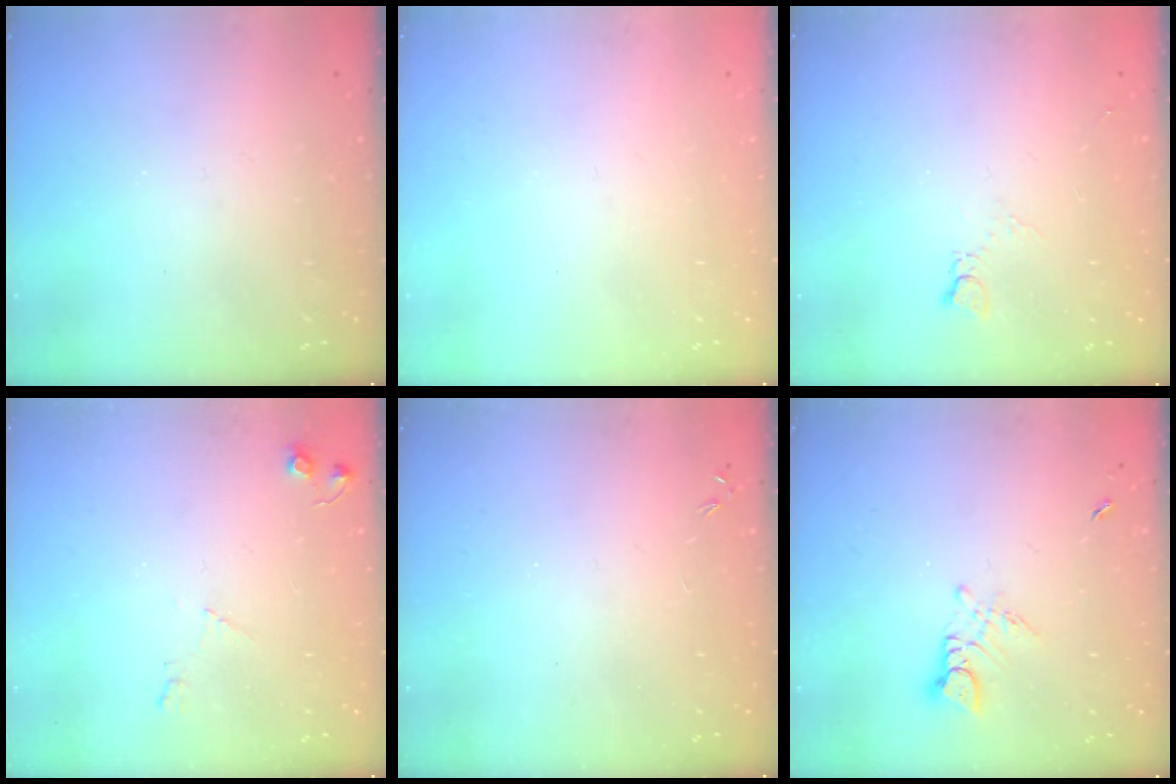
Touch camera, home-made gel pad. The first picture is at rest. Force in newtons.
{"total": 0.0}
{"total": 2.1, "press": 2.1, "slide": 0.3}
{"total": 6.2, "press": 6.2, "slide": 0.9}
{"total": 0.0}
{"total": 3.0, "press": 2.9, "slide": 0.4}